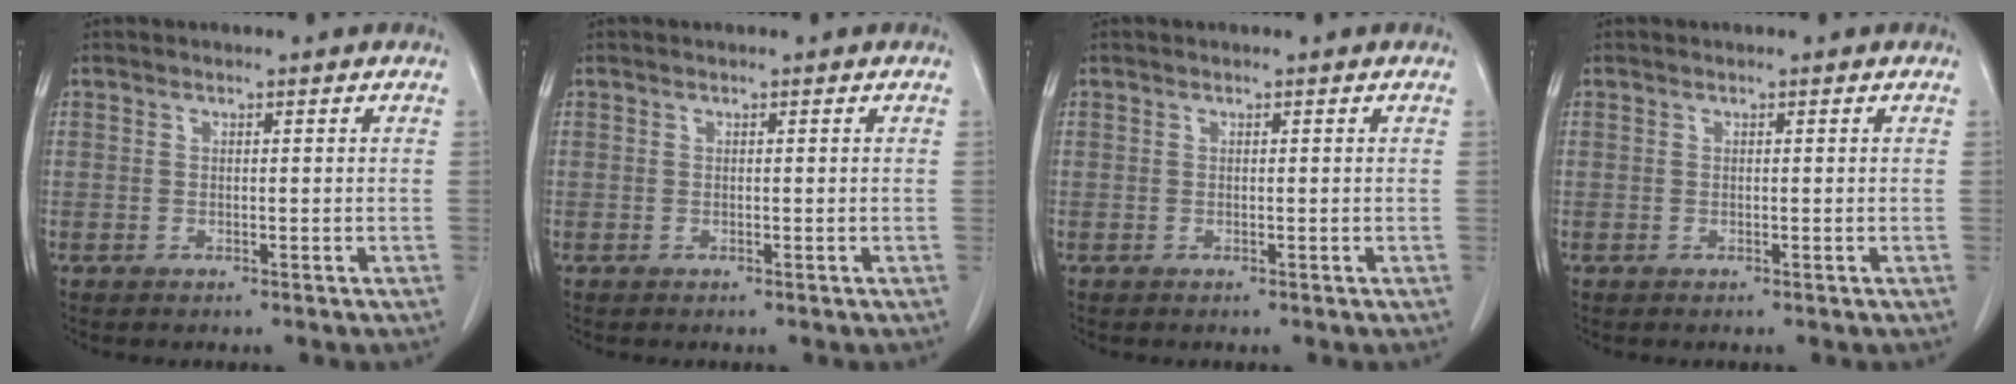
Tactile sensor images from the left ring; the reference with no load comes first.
{"total": 0.0}
{"total": 0.0}
{"total": 0.0}